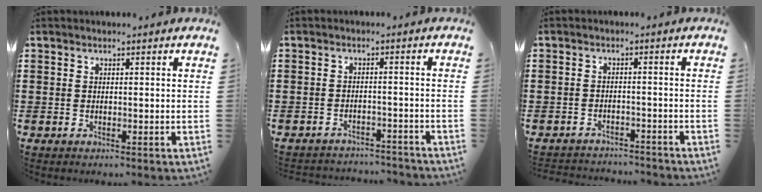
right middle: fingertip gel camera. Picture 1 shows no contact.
{"total": 2.6, "force": [-2.6, 0.2, -0.1], "torque": [-0.006, 0.001, -0.056]}
{"total": 2.6, "force": [-2.6, 0.3, -0.3], "torque": [-0.001, 0.000, -0.058]}